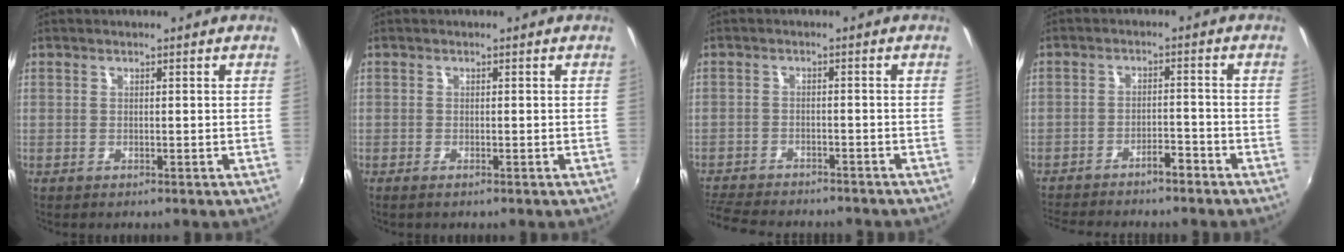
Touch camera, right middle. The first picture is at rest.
{"total": 0.9, "force": [-0.7, 0.1, 0.5], "torque": [-0.010, -0.004, -0.013]}
{"total": 11.7, "force": [-10.4, 2.9, 4.3], "torque": [-0.113, -0.016, -0.166]}
{"total": 8.1, "force": [-7.3, 1.4, 3.1], "torque": [-0.071, 0.007, -0.111]}